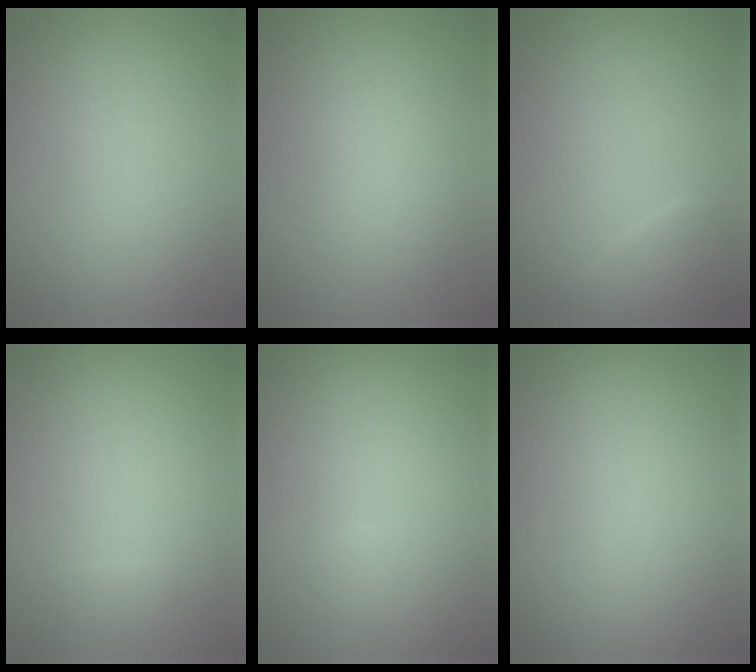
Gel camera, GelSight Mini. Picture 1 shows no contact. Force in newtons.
{"total": 2.4, "press": 2.4, "slide": 0.0}
{"total": 1.8, "press": 1.8, "slide": 0.1}
{"total": 0.7, "press": 0.7, "slide": 0.2}
{"total": 0.6, "press": 0.6, "slide": 0.1}
{"total": 0.0}